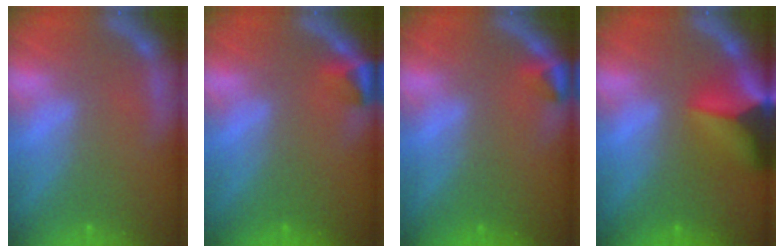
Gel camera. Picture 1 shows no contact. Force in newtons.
{"total": 1.9}
{"total": 1.5}
{"total": 8.4}